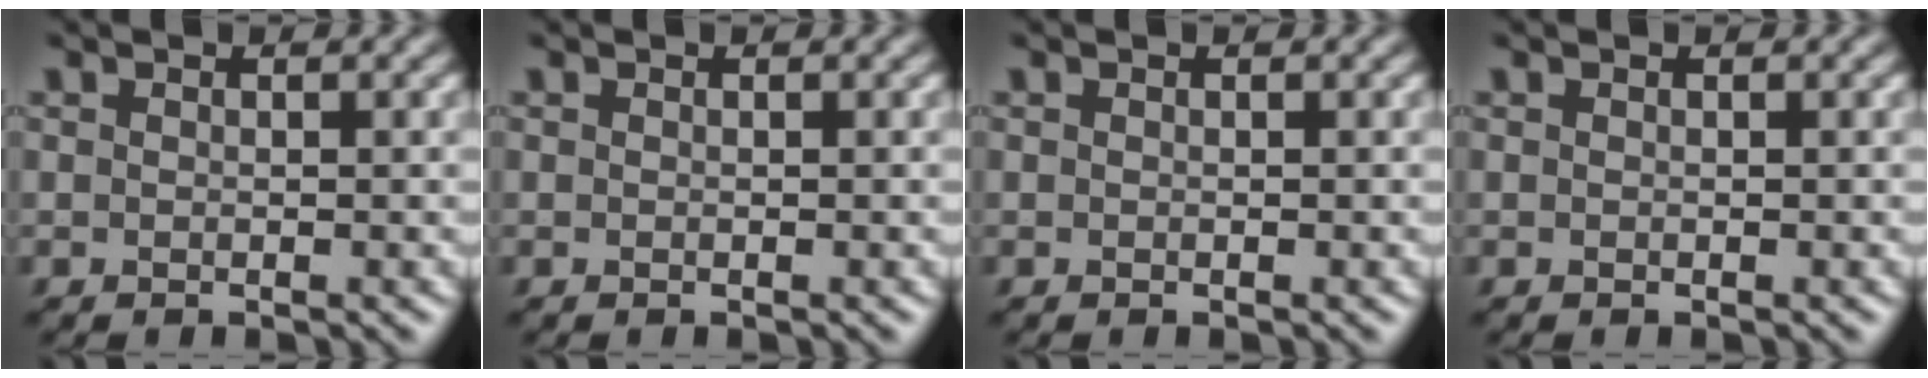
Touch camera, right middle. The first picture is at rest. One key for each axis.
{"total": 0.0}
{"total": 0.0}
{"total": 0.0}